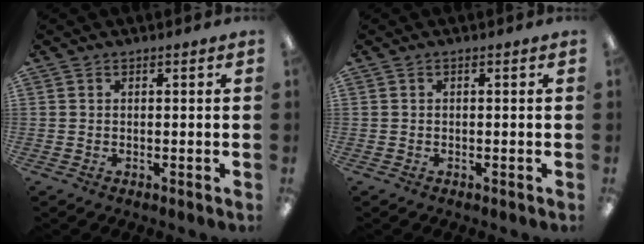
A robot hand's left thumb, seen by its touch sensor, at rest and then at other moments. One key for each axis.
{"total": 0.0}